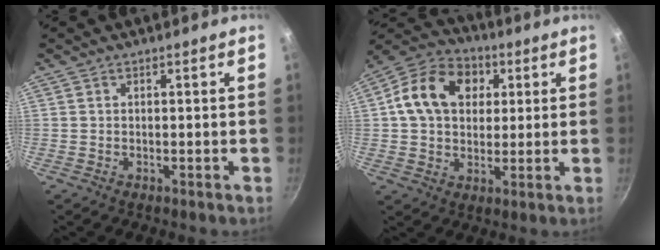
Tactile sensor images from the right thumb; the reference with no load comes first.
{"total": 15.3, "force": [3.7, 11.7, 9.2], "torque": [-0.137, 0.017, 0.046]}